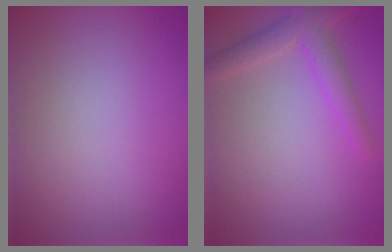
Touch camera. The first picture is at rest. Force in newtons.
{"total": 2.9, "press": 2.9, "slide": 0.2}